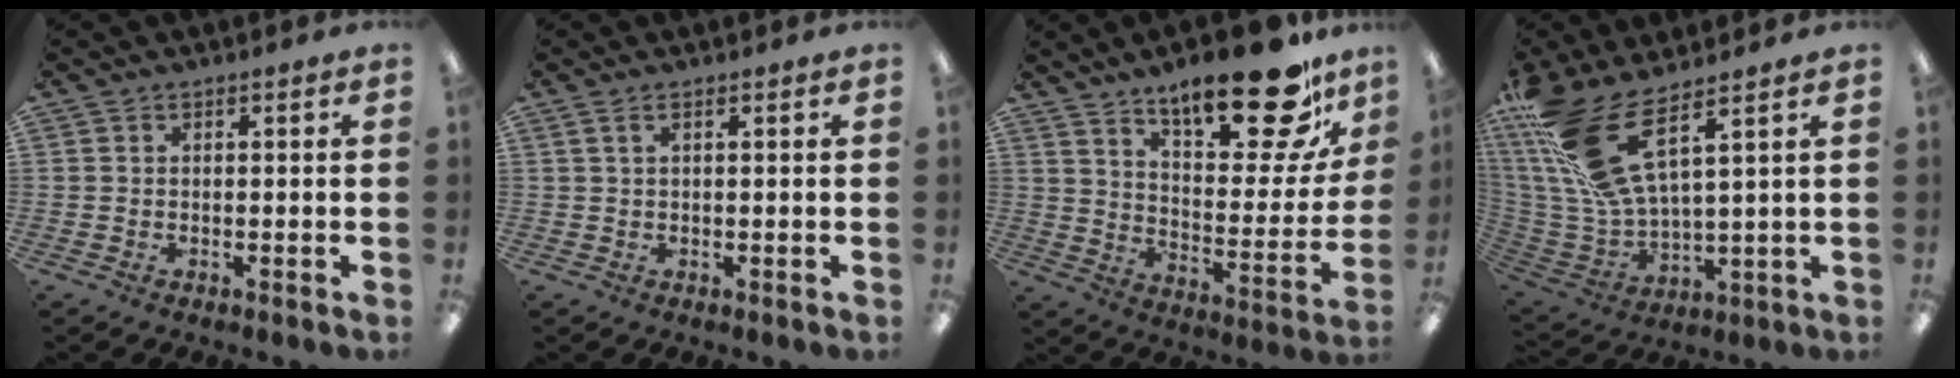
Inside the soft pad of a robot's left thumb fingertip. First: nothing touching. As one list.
[{"total": 1.6, "force": [0.7, 0.5, 1.3], "torque": [-0.029, 0.003, 0.012]}, {"total": 23.4, "force": [16.6, 7.9, 14.6], "torque": [-0.205, -0.109, 0.271]}, {"total": 16.5, "force": [9.5, 5.4, 12.3], "torque": [-0.289, -0.058, 0.164]}]